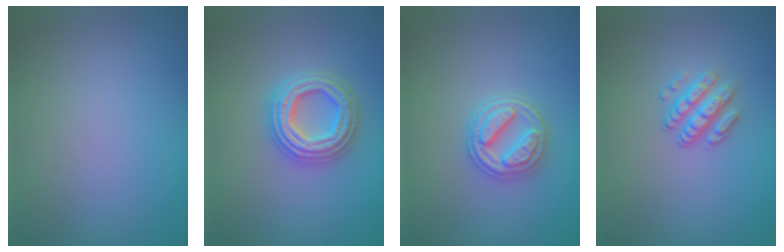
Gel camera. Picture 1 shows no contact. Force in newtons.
{"total": 4.7, "press": 4.6, "slide": 0.7}
{"total": 3.6, "press": 3.3, "slide": 1.4}
{"total": 2.9, "press": 2.3, "slide": 1.8}